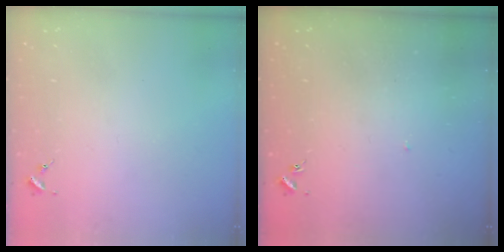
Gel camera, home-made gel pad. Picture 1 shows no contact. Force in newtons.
{"total": 1.2, "press": 1.2, "slide": 0.1}